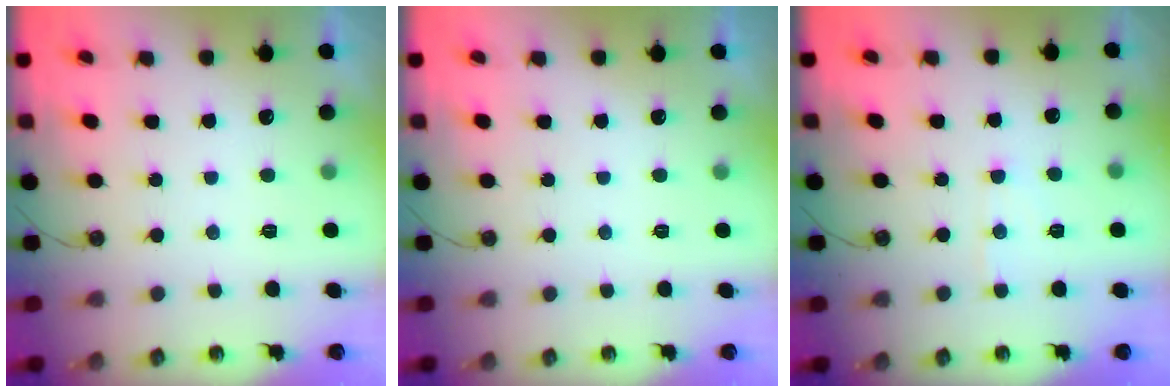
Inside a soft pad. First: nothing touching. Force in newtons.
{"total": 0.0}
{"total": 5.0, "press": 5.0, "slide": 0.6}